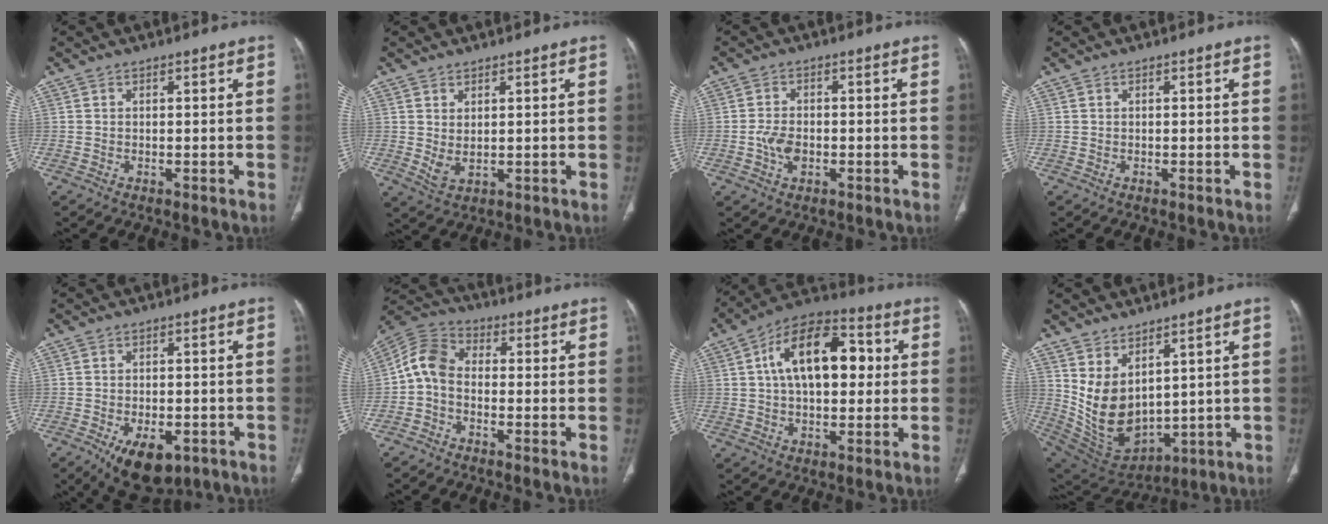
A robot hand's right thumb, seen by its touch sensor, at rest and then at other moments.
{"total": 3.1, "force": [0.6, 1.5, 2.6], "torque": [-0.054, -0.008, 0.024]}
{"total": 4.0, "force": [-1.0, 2.5, 2.9], "torque": [-0.053, 0.005, -0.018]}
{"total": 0.0}
{"total": 10.2, "force": [-5.2, 5.5, 6.8], "torque": [-0.089, 0.005, -0.068]}
{"total": 6.7, "force": [-1.2, 4.6, 4.7], "torque": [-0.086, 0.026, -0.041]}
{"total": 17.0, "force": [2.9, 9.6, 13.6], "torque": [-0.199, 0.029, 0.041]}
{"total": 12.4, "force": [4.2, 7.4, 9.0], "torque": [-0.142, -0.035, 0.117]}